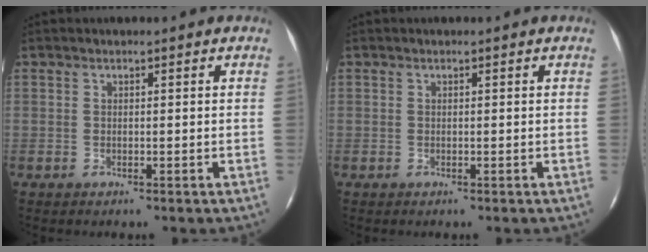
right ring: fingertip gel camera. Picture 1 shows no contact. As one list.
[{"total": 0.0}]